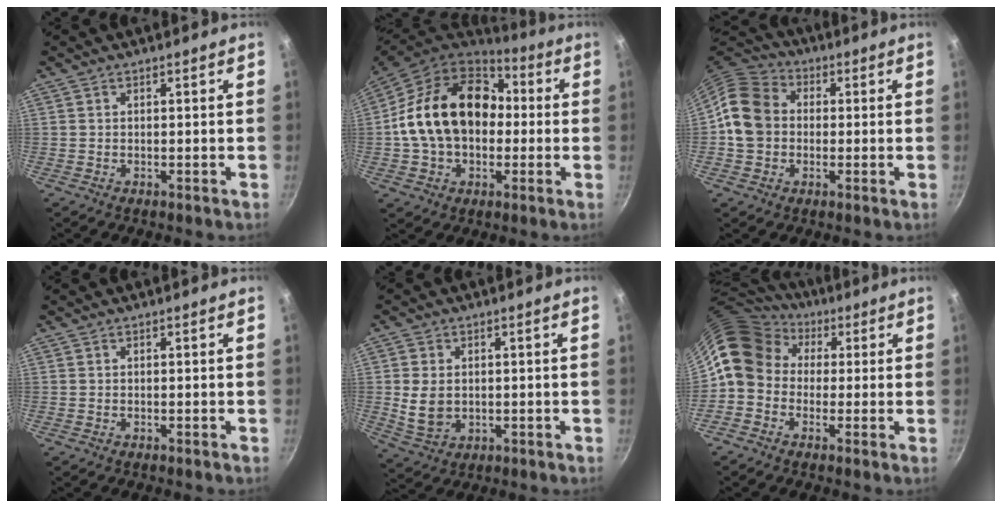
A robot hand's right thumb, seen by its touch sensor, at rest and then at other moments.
{"total": 22.0, "force": [1.1, 16.0, 15.1], "torque": [-0.244, 0.048, 0.016]}
{"total": 11.2, "force": [-0.1, 9.3, 6.1], "torque": [-0.086, 0.019, -0.021]}
{"total": 0.0}
{"total": 6.9, "force": [0.4, 5.2, 4.5], "torque": [-0.078, -0.008, 0.017]}
{"total": 12.4, "force": [2.2, 10.5, 6.2], "torque": [-0.096, 0.029, 0.018]}